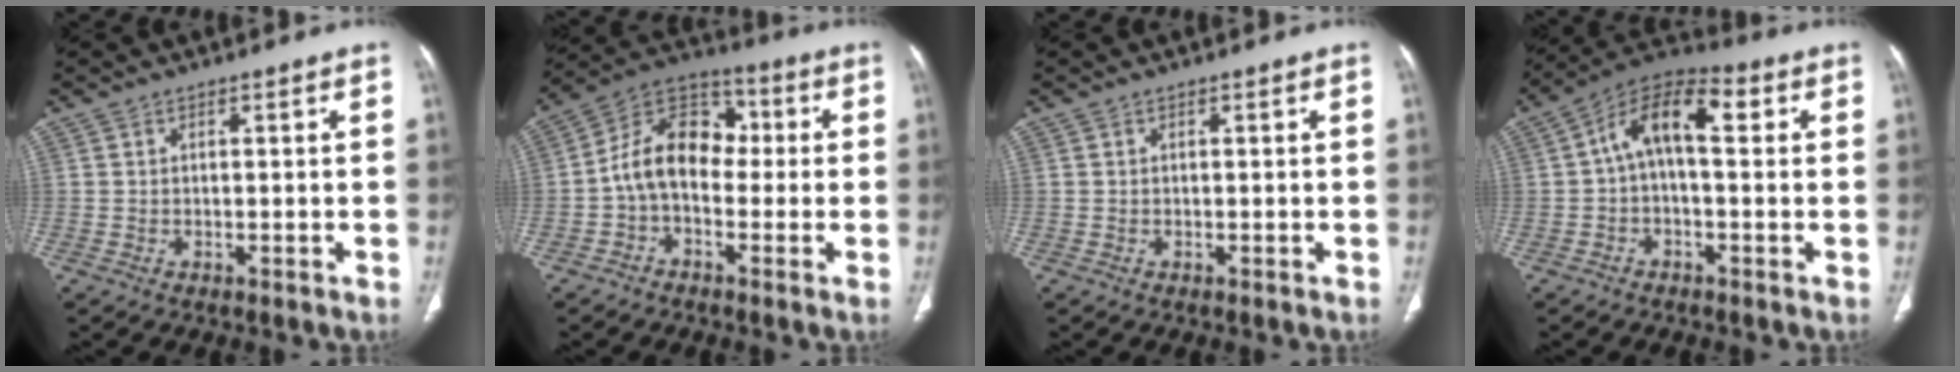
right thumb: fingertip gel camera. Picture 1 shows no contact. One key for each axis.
{"total": 12.2, "fx": -1.0, "fy": 8.3, "fz": 8.9, "tx": -0.128, "ty": 0.039, "tz": -0.035}
{"total": 0.0}
{"total": 10.9, "fx": 1.5, "fy": 5.3, "fz": 9.4, "tx": -0.148, "ty": 0.040, "tz": 0.012}